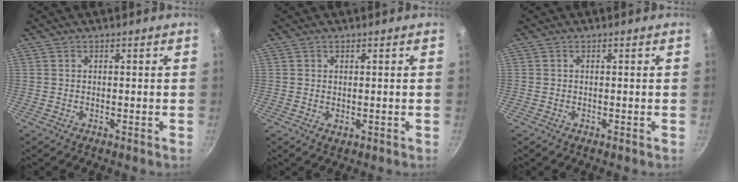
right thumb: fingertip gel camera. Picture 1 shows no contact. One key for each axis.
{"total": 1.0, "fx": 0.2, "fy": 0.6, "fz": 0.8, "tx": -0.012, "ty": -0.004, "tz": 0.003}
{"total": 0.0}